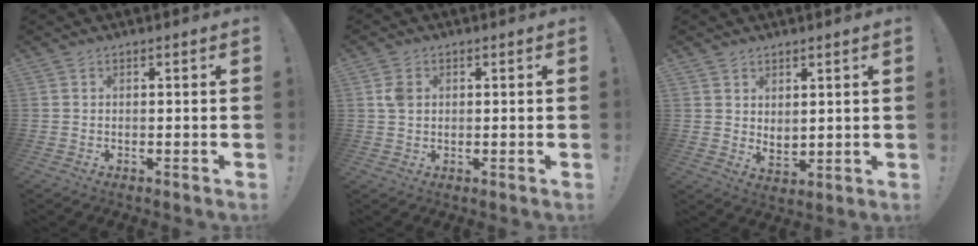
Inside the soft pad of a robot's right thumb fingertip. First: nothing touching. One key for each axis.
{"total": 3.3, "fx": 1.1, "fy": 2.5, "fz": 1.9, "tx": -0.023, "ty": 0.000, "tz": 0.017}
{"total": 4.1, "fx": 3.6, "fy": 1.8, "fz": 0.7, "tx": -0.010, "ty": -0.026, "tz": 0.066}